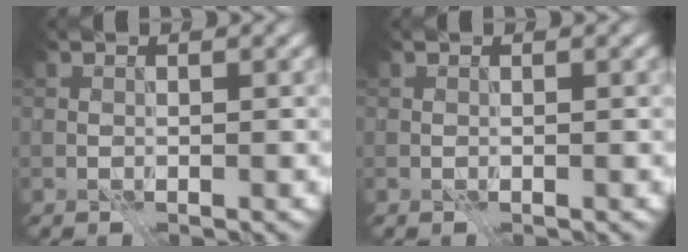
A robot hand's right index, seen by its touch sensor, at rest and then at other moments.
{"total": 0.0}